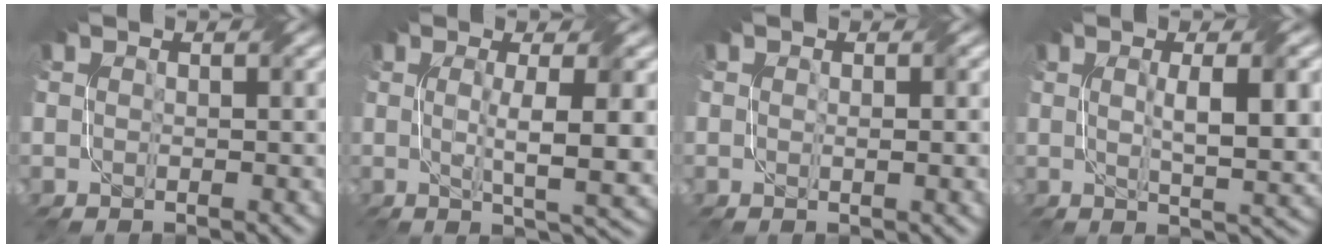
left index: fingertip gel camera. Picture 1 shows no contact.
{"total": 6.0, "force": [0.2, 1.1, 5.9], "torque": [-0.092, -0.004, 0.005]}
{"total": 1.4, "force": [0.1, 0.2, 1.4], "torque": [-0.022, -0.001, 0.002]}
{"total": 6.8, "force": [1.0, 1.7, 6.5], "torque": [-0.094, 0.000, 0.021]}